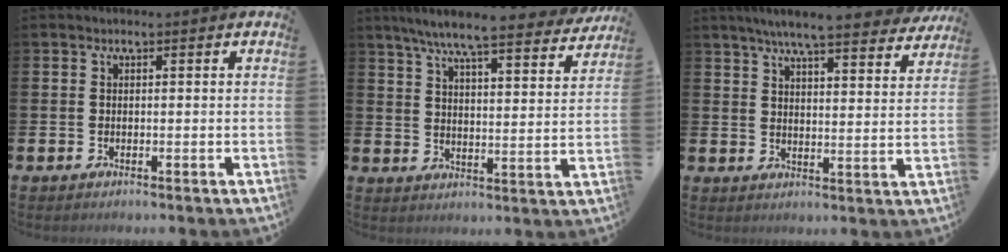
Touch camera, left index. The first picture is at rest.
{"total": 8.1, "force": [7.4, 0.6, 3.3], "torque": [-0.078, -0.046, 0.125]}
{"total": 7.0, "force": [6.4, 0.4, 2.6], "torque": [-0.062, -0.034, 0.110]}